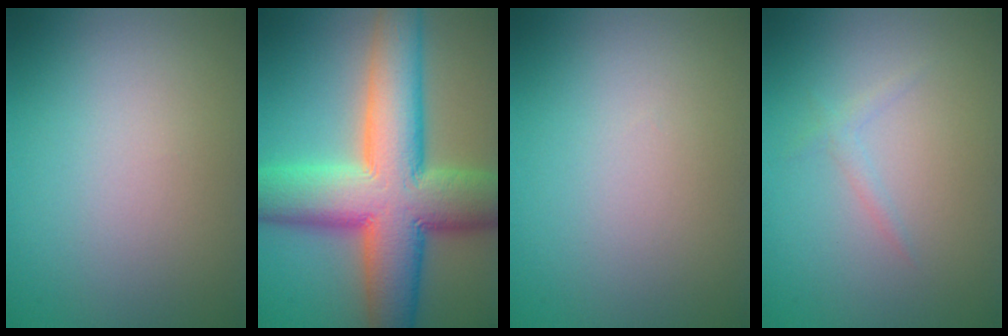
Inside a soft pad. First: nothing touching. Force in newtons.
{"total": 14.2, "press": 14.2, "slide": 0.8}
{"total": 0.0}
{"total": 0.8, "press": 0.8, "slide": 0.0}